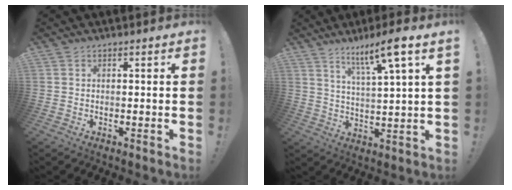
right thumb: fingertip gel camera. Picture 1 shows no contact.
{"total": 10.3, "force": [6.7, -0.2, 7.8], "torque": [-0.128, -0.037, 0.100]}